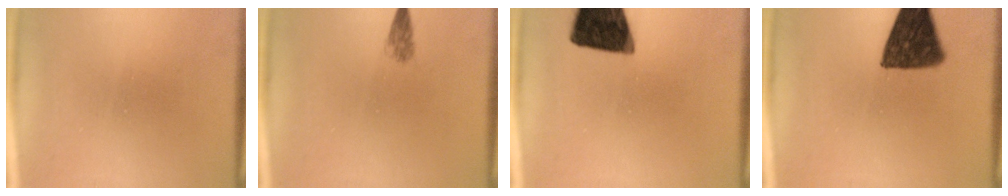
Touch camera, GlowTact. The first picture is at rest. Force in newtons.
{"total": 1.8}
{"total": 15.0}
{"total": 11.6}